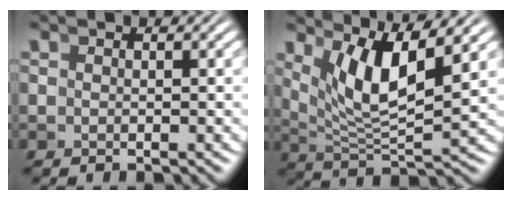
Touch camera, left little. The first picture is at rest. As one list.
[{"total": 6.5, "force": [2.4, 2.8, 5.3], "torque": [-0.098, -0.004, 0.045]}]